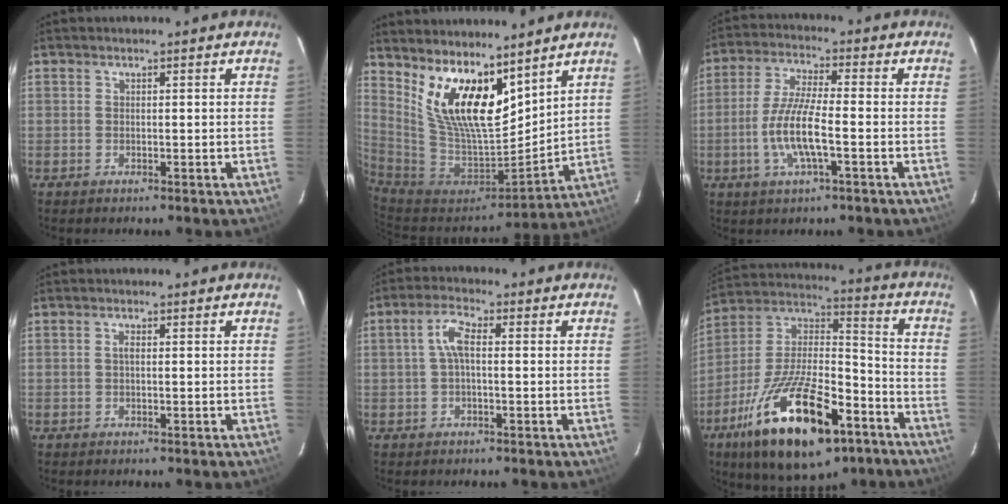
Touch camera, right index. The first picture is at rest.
{"total": 15.5, "force": [9.3, 6.3, 10.7], "torque": [-0.189, -0.010, 0.185]}
{"total": 9.6, "force": [-2.7, 1.8, 9.0], "torque": [-0.186, -0.004, -0.055]}
{"total": 0.8, "force": [0.0, 0.3, 0.8], "torque": [-0.016, 0.004, -0.002]}
{"total": 4.2, "force": [0.1, 1.5, 3.9], "torque": [-0.082, 0.013, 0.002]}
{"total": 26.6, "force": [-14.4, 10.7, 19.7], "torque": [-0.363, -0.015, -0.232]}